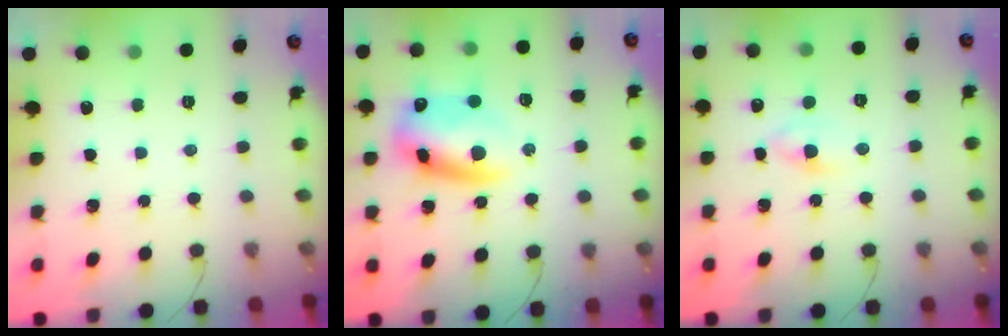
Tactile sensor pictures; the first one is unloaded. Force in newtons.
{"total": 12.7, "press": 12.4, "slide": 2.8}
{"total": 3.0, "press": 2.8, "slide": 1.2}